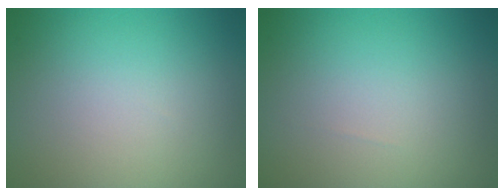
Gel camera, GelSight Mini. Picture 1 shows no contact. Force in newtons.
{"total": 0.0}